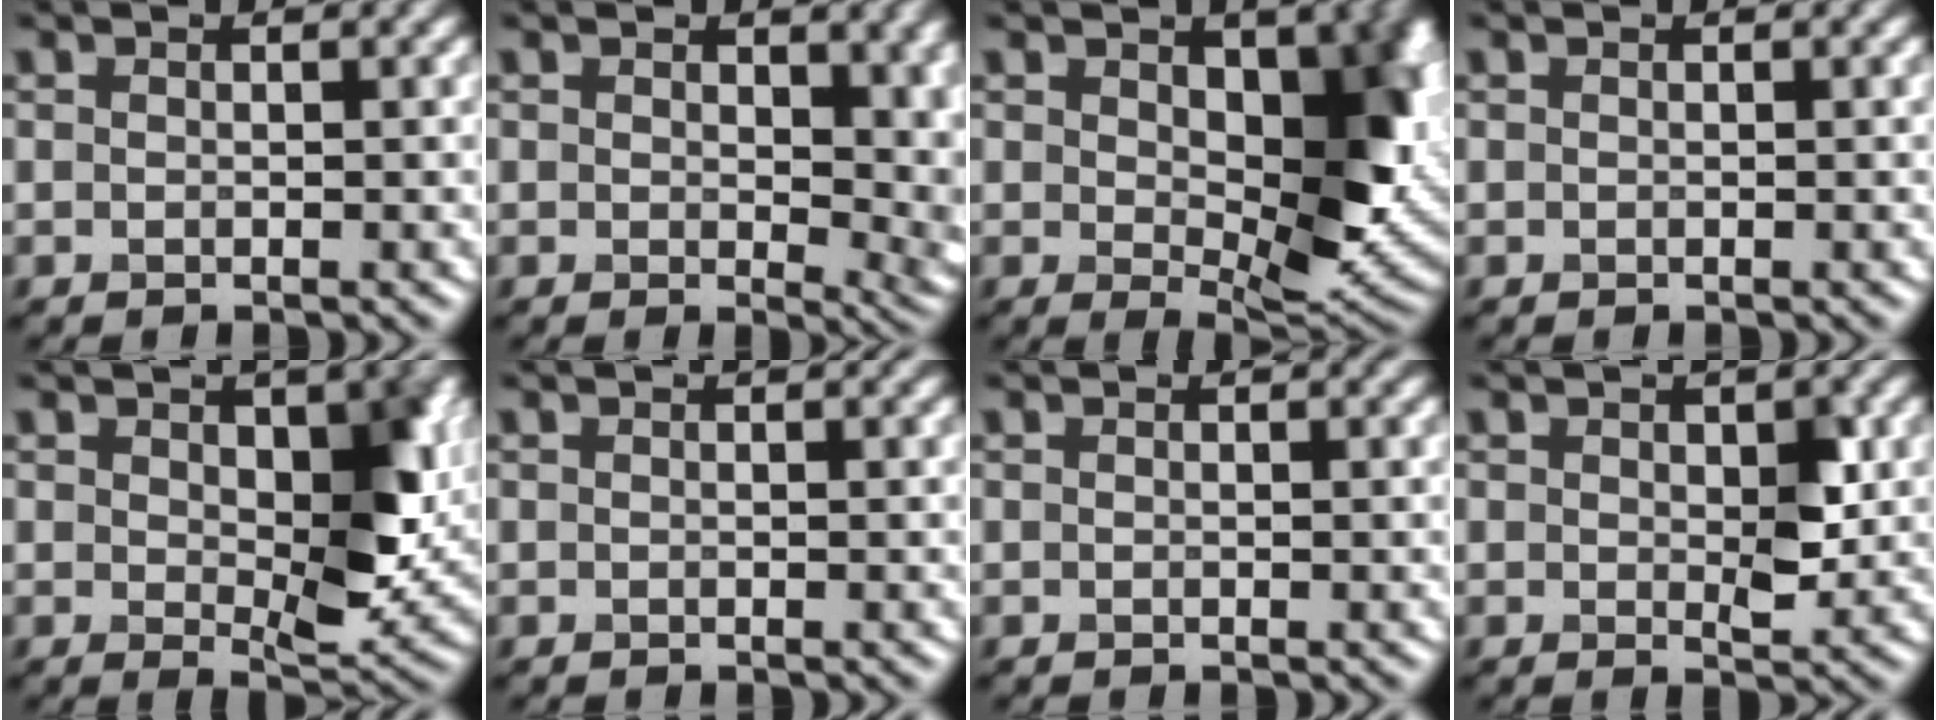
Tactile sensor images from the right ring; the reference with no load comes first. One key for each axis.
{"total": 7.5, "fx": 1.5, "fy": 4.7, "fz": 5.7, "tx": -0.064, "ty": -0.020, "tz": 0.029}
{"total": 9.5, "fx": 1.2, "fy": 5.3, "fz": 7.8, "tx": -0.106, "ty": -0.012, "tz": 0.023}
{"total": 0.0}
{"total": 6.8, "fx": 0.9, "fy": 3.7, "fz": 5.7, "tx": -0.085, "ty": -0.012, "tz": 0.019}
{"total": 0.0}
{"total": 0.0}
{"total": 2.6, "fx": 0.3, "fy": 1.4, "fz": 2.2, "tx": -0.031, "ty": -0.009, "tz": 0.008}